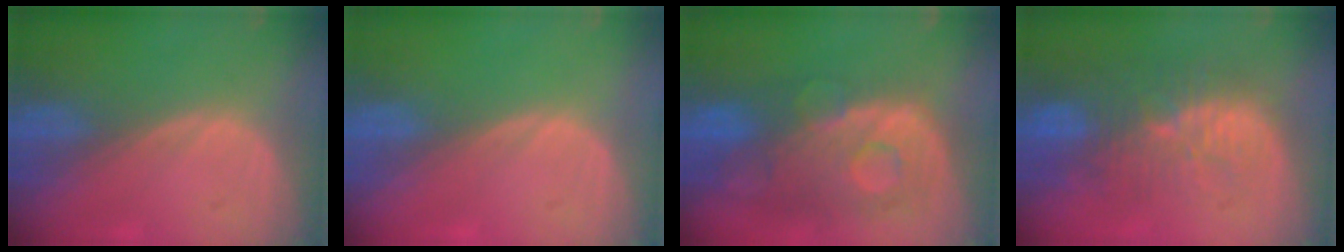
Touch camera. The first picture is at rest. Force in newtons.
{"total": 0.0}
{"total": 11.5, "press": 9.8, "slide": 6.0}
{"total": 11.0, "press": 9.7, "slide": 5.2}